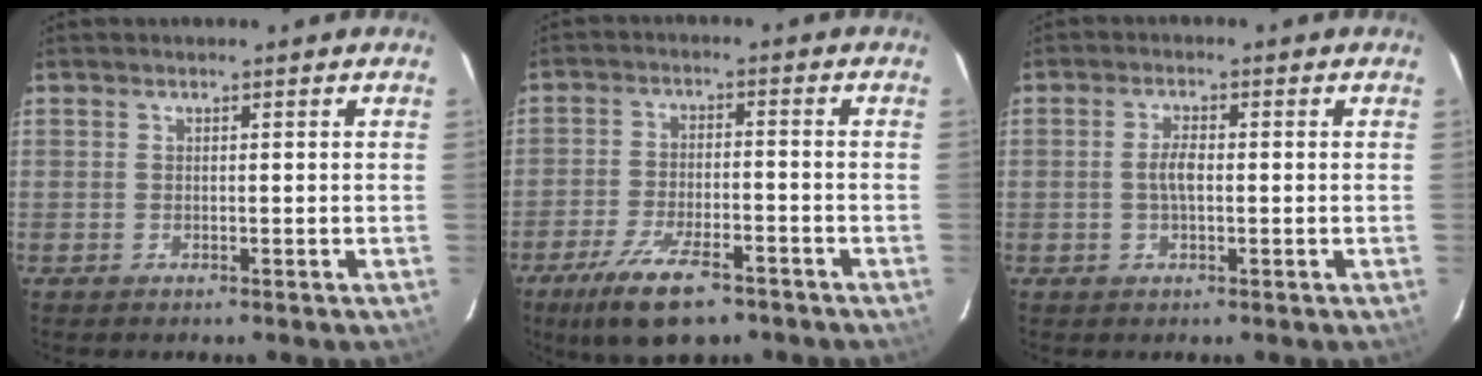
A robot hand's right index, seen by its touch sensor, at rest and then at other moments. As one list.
[{"total": 11.9, "force": [-8.1, 4.1, 7.7], "torque": [-0.172, -0.023, -0.139]}, {"total": 3.0, "force": [-0.3, 1.0, 2.8], "torque": [-0.056, 0.004, -0.005]}]